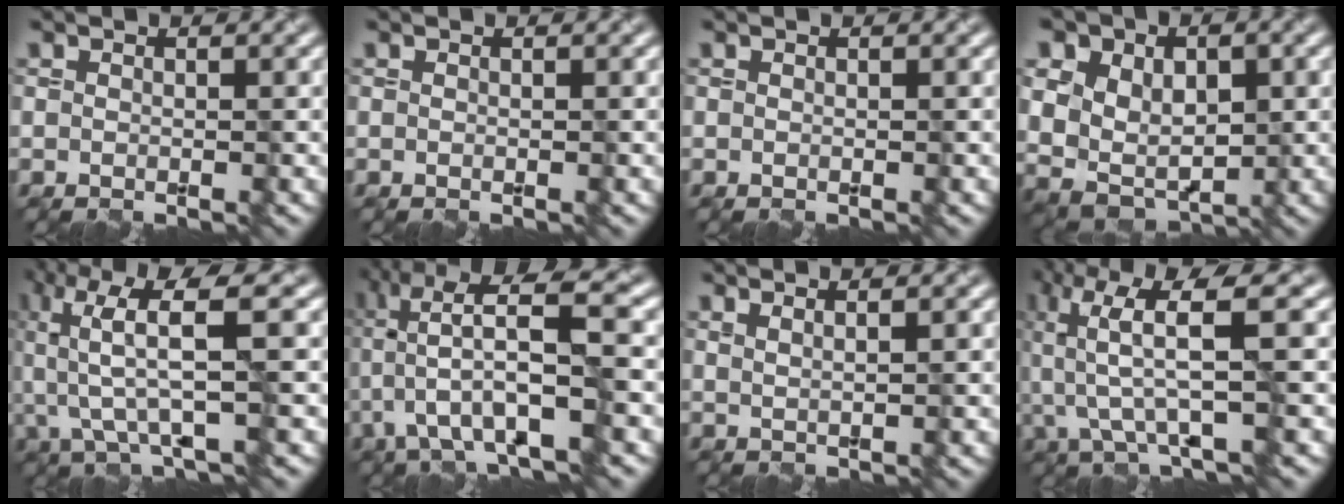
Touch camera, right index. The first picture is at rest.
{"total": 0.0}
{"total": 0.0}
{"total": 8.1, "force": [1.6, 6.2, 4.9], "torque": [-0.071, 0.018, 0.023]}
{"total": 5.8, "force": [0.5, 1.0, 5.7], "torque": [-0.132, 0.004, 0.014]}
{"total": 9.1, "force": [-0.8, 2.4, 8.8], "torque": [-0.167, 0.008, -0.008]}
{"total": 2.6, "force": [1.6, 1.1, 1.7], "torque": [-0.012, 0.018, 0.003]}
{"total": 5.7, "force": [0.2, 0.9, 5.6], "torque": [-0.130, 0.003, 0.011]}